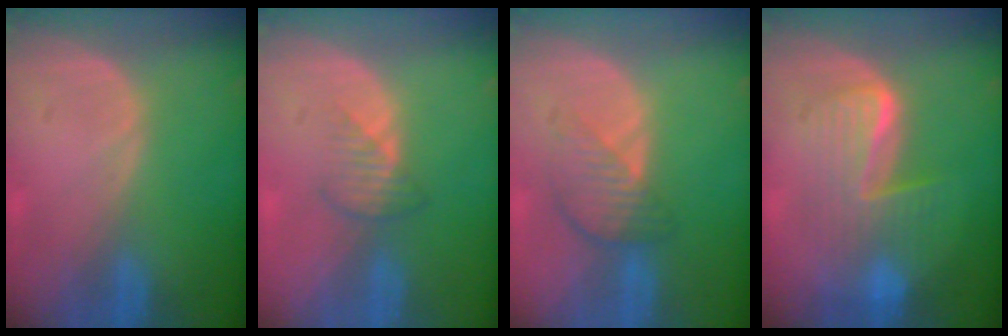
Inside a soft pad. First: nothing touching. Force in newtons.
{"total": 2.7, "press": 2.6, "slide": 0.6}
{"total": 4.6, "press": 4.1, "slide": 2.1}
{"total": 7.2, "press": 7.2, "slide": 0.2}